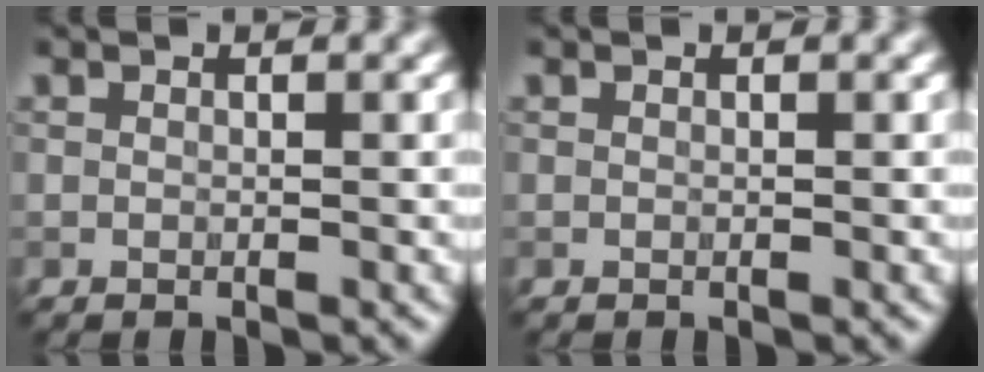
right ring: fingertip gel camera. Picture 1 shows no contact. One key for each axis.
{"total": 0.0}